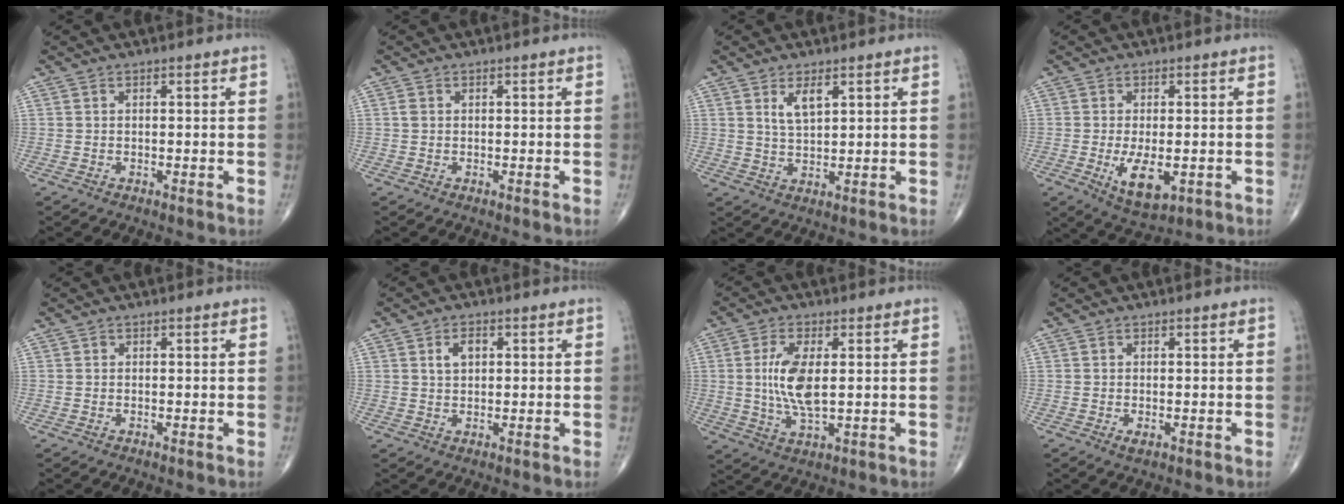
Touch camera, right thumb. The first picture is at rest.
{"total": 0.8, "force": [0.1, 0.6, 0.4], "torque": [-0.008, 0.001, 0.000]}
{"total": 4.2, "force": [2.1, 1.7, 3.2], "torque": [-0.053, -0.015, 0.042]}
{"total": 7.5, "force": [-1.8, 3.5, 6.4], "torque": [-0.105, -0.015, -0.021]}
{"total": 0.0}
{"total": 3.2, "force": [1.0, 2.0, 2.3], "torque": [-0.033, 0.002, 0.018]}
{"total": 9.0, "force": [0.9, 3.6, 8.2], "torque": [-0.170, -0.012, 0.020]}
{"total": 1.1, "force": [-0.4, 0.5, 1.0], "torque": [-0.015, -0.003, -0.006]}